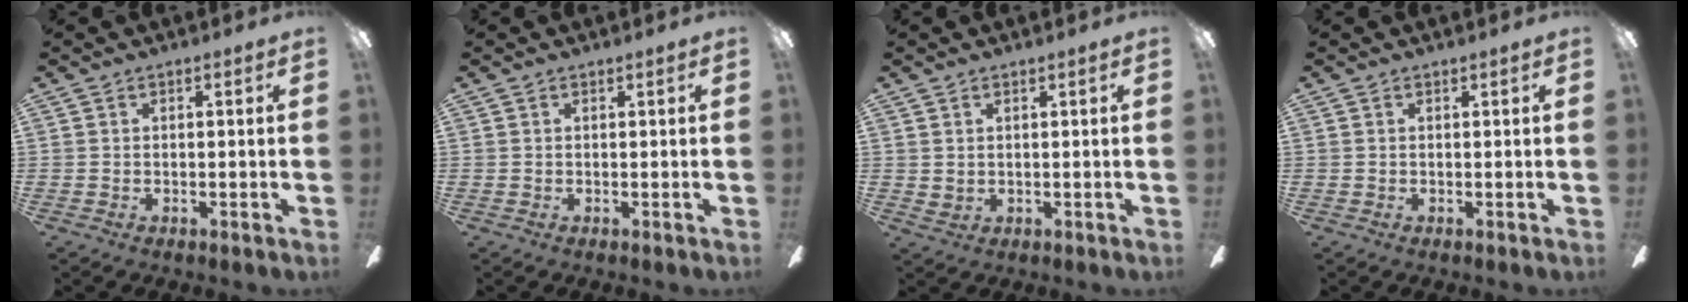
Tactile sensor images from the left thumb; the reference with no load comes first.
{"total": 0.0}
{"total": 1.3, "force": [1.2, 0.6, 0.1], "torque": [-0.005, 0.000, 0.022]}
{"total": 0.0}